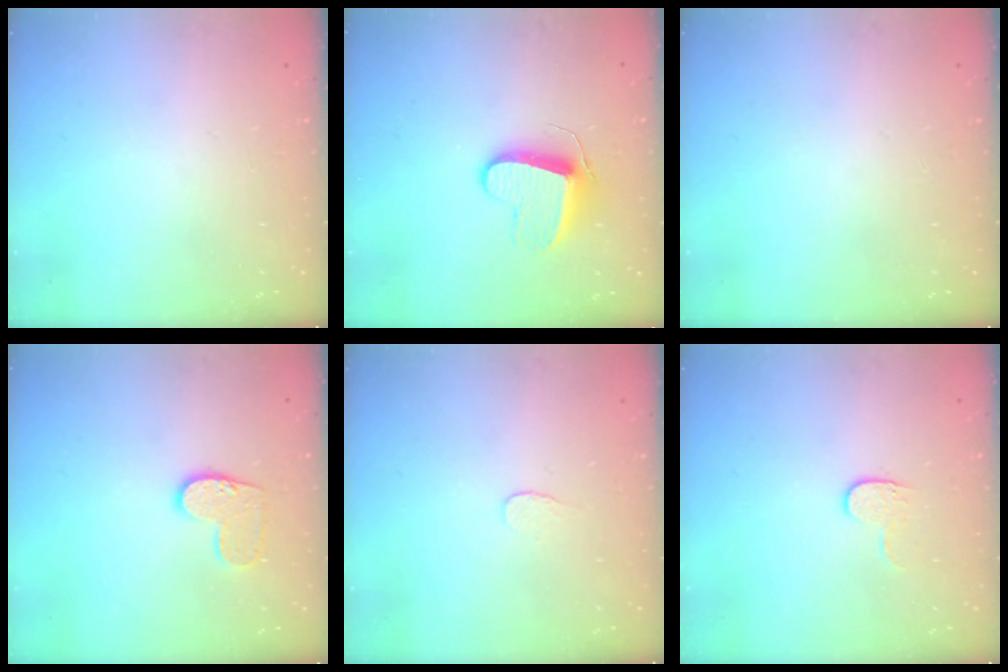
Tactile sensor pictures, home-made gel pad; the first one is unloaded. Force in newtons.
{"total": 9.9, "press": 9.9, "slide": 0.8}
{"total": 0.0}
{"total": 9.0, "press": 9.0, "slide": 0.5}
{"total": 3.3, "press": 3.3, "slide": 0.4}
{"total": 4.6, "press": 4.6, "slide": 0.5}